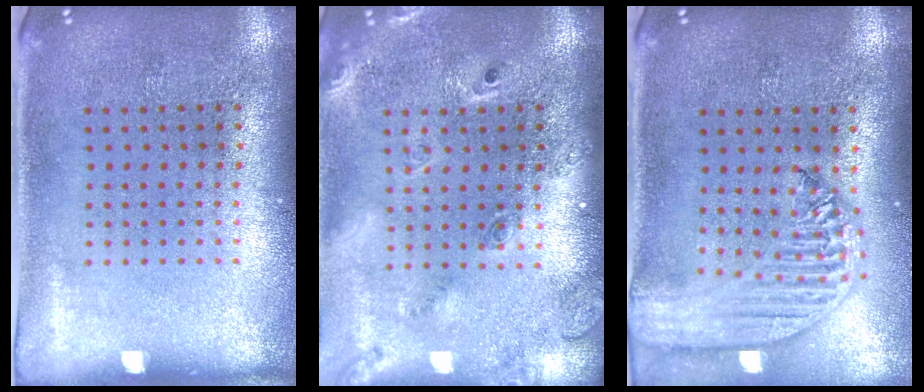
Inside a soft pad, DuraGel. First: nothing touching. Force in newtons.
{"total": 2.3, "press": 1.7, "slide": 1.5}
{"total": 2.6, "press": 2.1, "slide": 1.4}